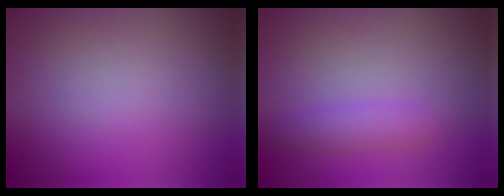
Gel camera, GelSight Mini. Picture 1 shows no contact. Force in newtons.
{"total": 2.2, "press": 2.2, "slide": 0.1}